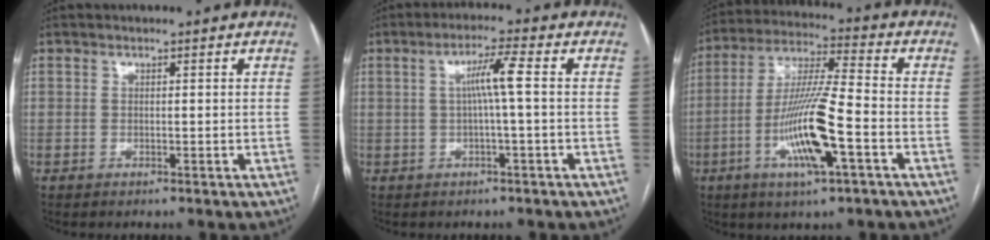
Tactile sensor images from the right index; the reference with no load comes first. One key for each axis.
{"total": 4.7, "fx": 0.4, "fy": -0.5, "fz": 4.7, "tx": -0.083, "ty": 0.011, "tz": 0.009}
{"total": 13.6, "fx": -4.5, "fy": 1.0, "fz": 12.8, "tx": -0.250, "ty": -0.005, "tz": -0.082}